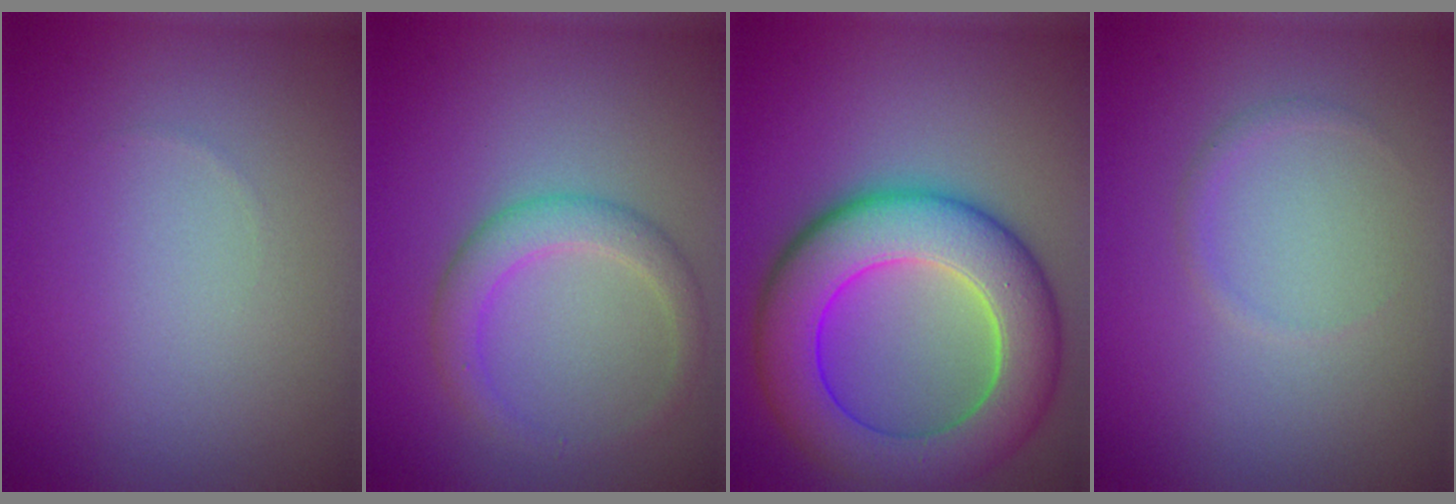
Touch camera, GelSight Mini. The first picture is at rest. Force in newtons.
{"total": 2.8, "press": 2.8, "slide": 0.2}
{"total": 10.1, "press": 10.1, "slide": 0.2}
{"total": 0.7, "press": 0.7, "slide": 0.1}